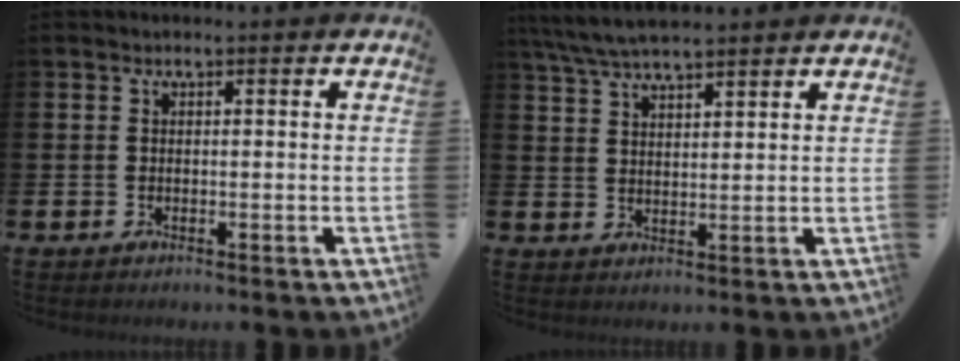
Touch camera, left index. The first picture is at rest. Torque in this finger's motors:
{"motor_torque": [0.70, -0.96, 1.04, 0.21]}